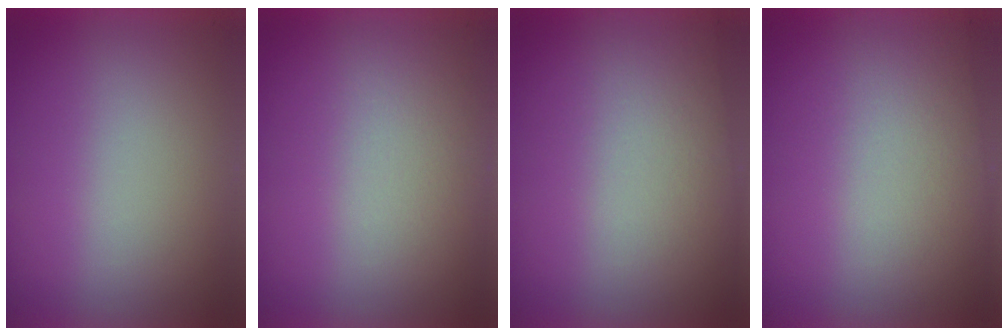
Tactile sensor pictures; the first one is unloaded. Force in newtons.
{"total": 2.3}
{"total": 2.6}
{"total": 2.6}